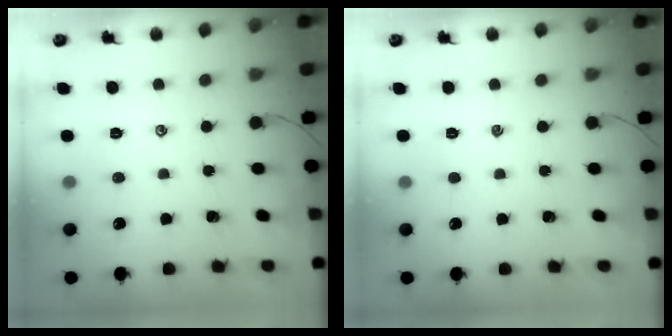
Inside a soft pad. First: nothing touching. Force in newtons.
{"total": 0.0}